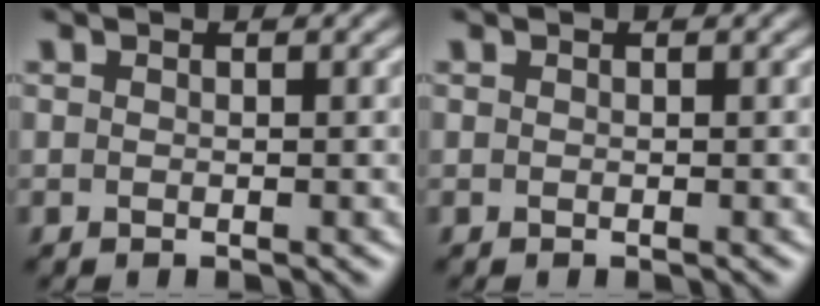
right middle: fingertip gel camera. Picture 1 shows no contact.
{"total": 0.0}